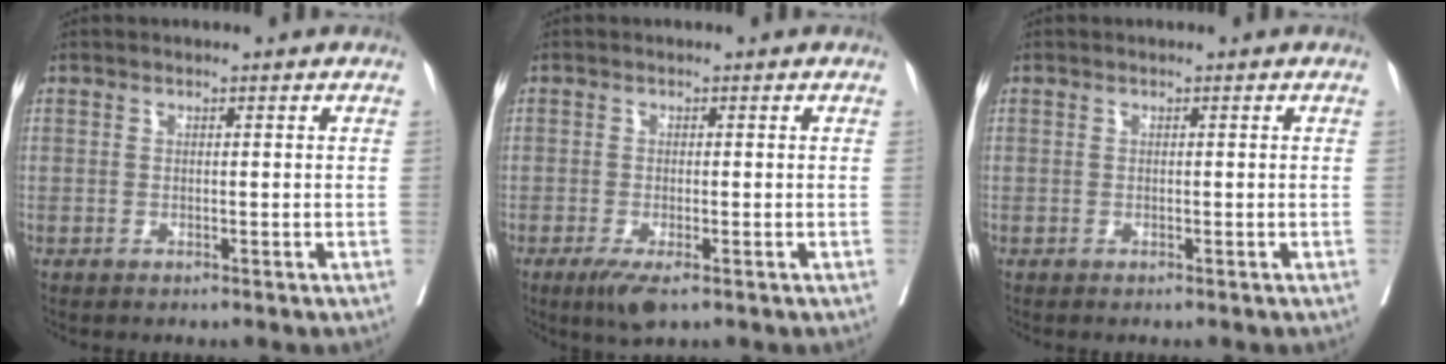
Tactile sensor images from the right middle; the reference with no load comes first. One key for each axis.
{"total": 3.6, "fx": -2.1, "fy": 0.8, "fz": 2.9, "tx": -0.051, "ty": -0.010, "tz": -0.034}
{"total": 0.7, "fx": -0.6, "fy": 0.0, "fz": 0.2, "tx": -0.003, "ty": -0.002, "tz": -0.012}